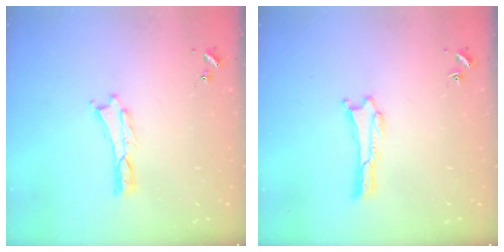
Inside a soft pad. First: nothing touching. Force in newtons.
{"total": 0.0}